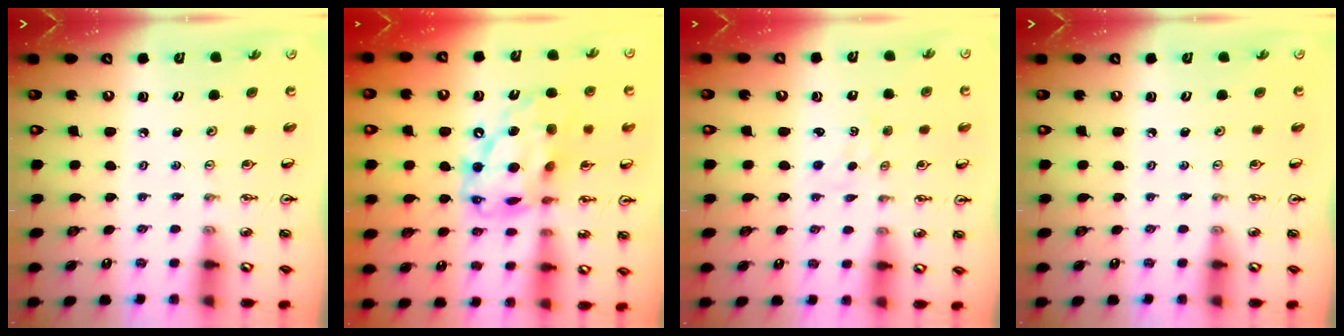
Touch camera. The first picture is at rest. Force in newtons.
{"total": 18.6, "press": 18.5, "slide": 1.9}
{"total": 1.6, "press": 1.5, "slide": 0.3}
{"total": 0.0}